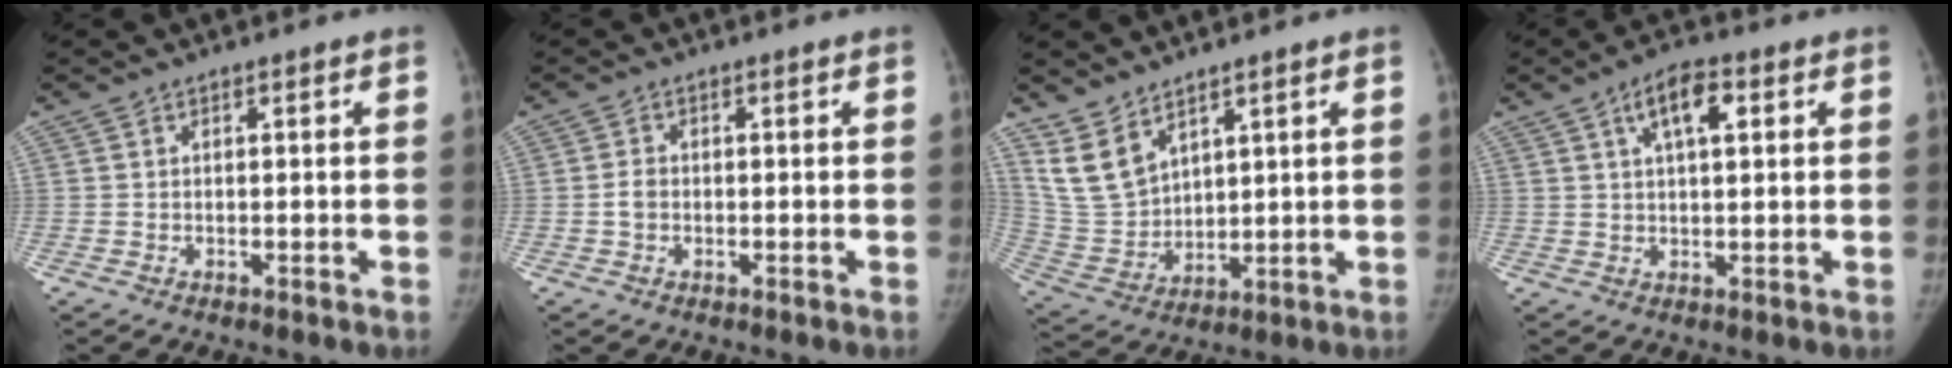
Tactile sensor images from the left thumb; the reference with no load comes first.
{"total": 1.9, "force": [-0.4, 1.5, 1.0], "torque": [-0.017, 0.007, -0.011]}
{"total": 8.9, "force": [6.4, 4.8, 4.0], "torque": [-0.067, -0.035, 0.154]}
{"total": 6.5, "force": [2.6, 2.6, 5.3], "torque": [-0.082, 0.002, 0.042]}